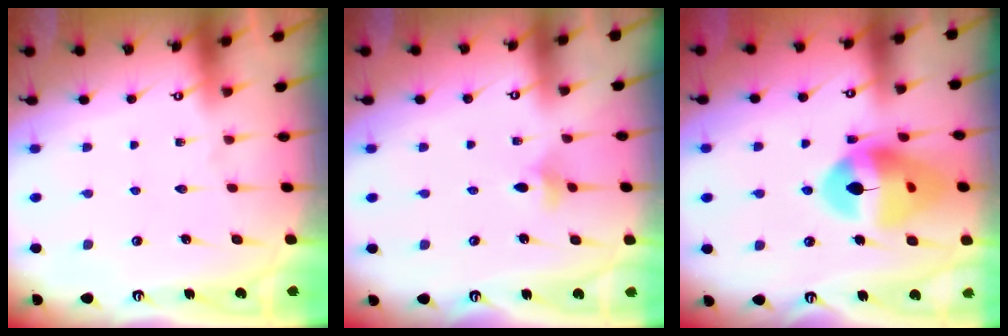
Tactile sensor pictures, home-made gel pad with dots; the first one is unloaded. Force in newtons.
{"total": 3.3, "press": 3.3, "slide": 0.8}
{"total": 16.7, "press": 16.6, "slide": 2.3}